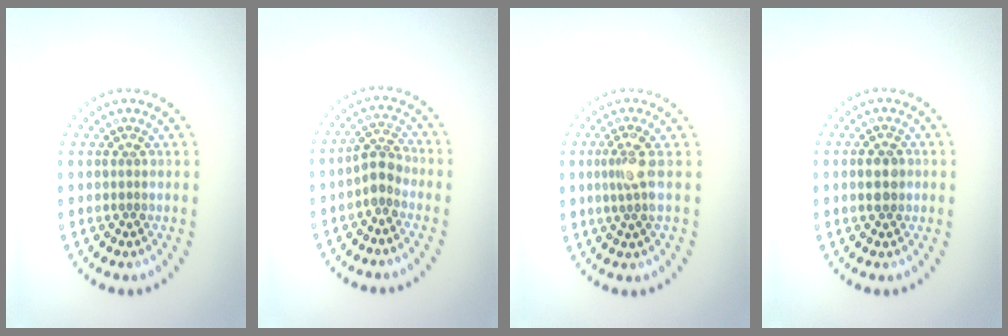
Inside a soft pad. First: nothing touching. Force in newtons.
{"total": 2.2, "press": 2.0, "slide": 1.0}
{"total": 2.2, "press": 1.6, "slide": 1.4}
{"total": 1.9, "press": 1.9, "slide": 0.4}